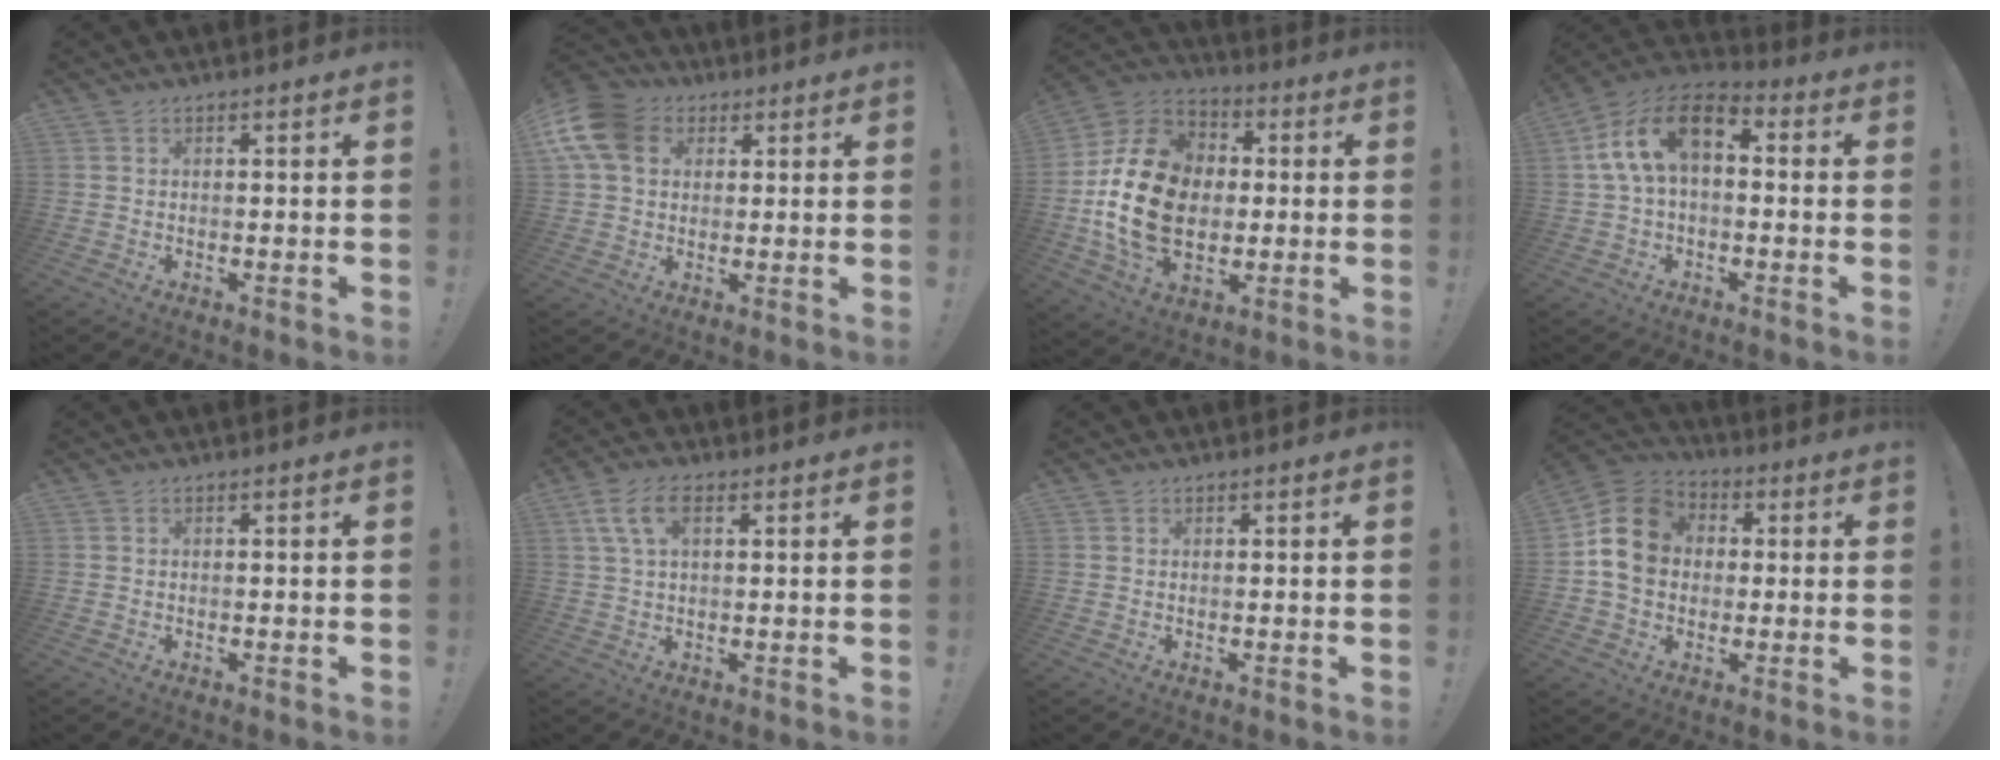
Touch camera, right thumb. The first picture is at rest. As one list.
[{"total": 13.3, "force": [3.8, 10.2, 7.6], "torque": [-0.146, -0.003, 0.076]}, {"total": 22.5, "force": [-1.0, 16.5, 15.3], "torque": [-0.280, 0.024, -0.004]}, {"total": 14.3, "force": [3.1, 8.4, 11.1], "torque": [-0.208, 0.008, 0.057]}, {"total": 0.0}, {"total": 7.5, "force": [2.9, 3.7, 5.8], "torque": [-0.121, 0.009, 0.057]}, {"total": 0.5, "force": [0.5, 0.0, -0.1], "torque": [0.011, -0.005, 0.008]}, {"total": 14.3, "force": [1.7, 11.8, 7.9], "torque": [-0.124, 0.013, 0.038]}]